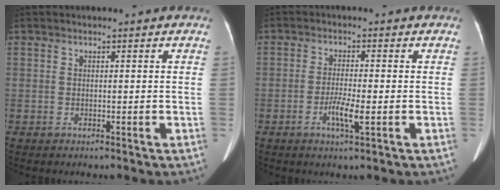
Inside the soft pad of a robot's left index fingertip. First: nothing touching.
{"total": 3.7, "force": [-1.3, 0.4, 3.5], "torque": [-0.070, -0.004, -0.022]}